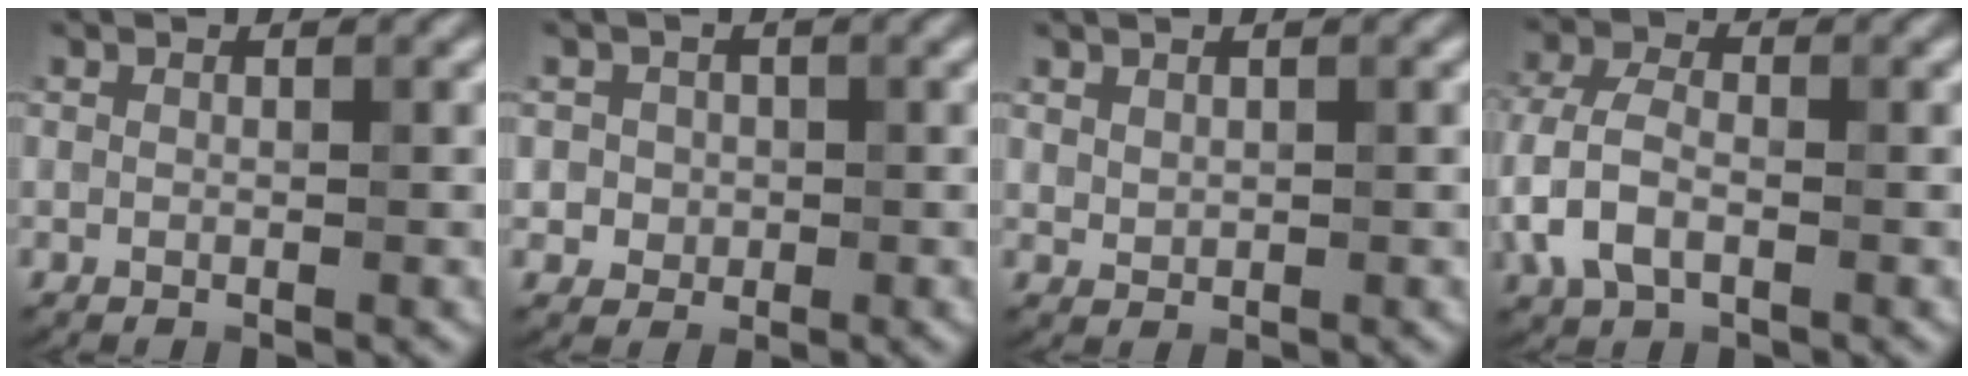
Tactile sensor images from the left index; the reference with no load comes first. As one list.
[{"total": 3.2, "force": [0.6, 3.0, 1.0], "torque": [-0.002, 0.020, 0.003]}, {"total": 0.9, "force": [0.7, 0.4, 0.3], "torque": [-0.010, -0.003, 0.024]}, {"total": 4.5, "force": [-1.3, 2.6, 3.4], "torque": [-0.085, 0.006, -0.033]}]